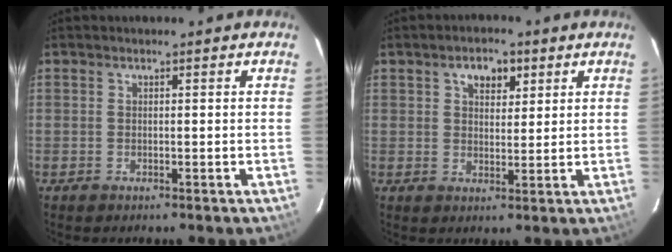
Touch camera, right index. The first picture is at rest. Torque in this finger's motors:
{"motor_torque": [0.52, 0.49, 0.09, 0.06]}